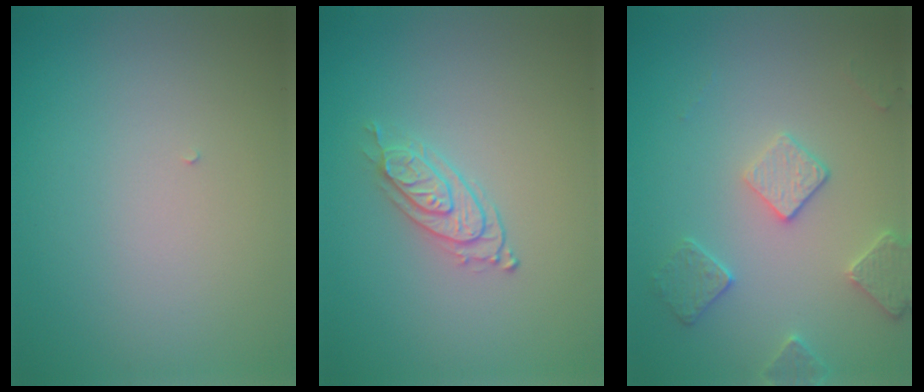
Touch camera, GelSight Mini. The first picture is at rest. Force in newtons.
{"total": 2.3, "press": 2.0, "slide": 1.1}
{"total": 2.8, "press": 2.7, "slide": 0.6}